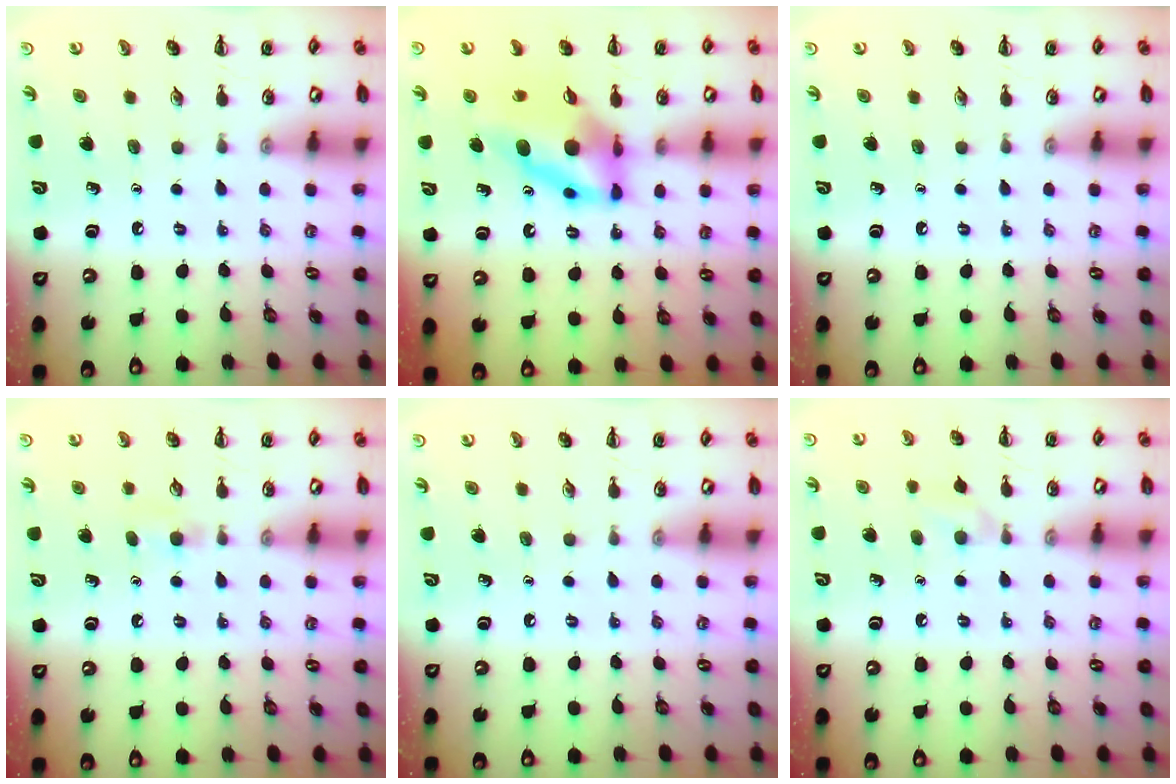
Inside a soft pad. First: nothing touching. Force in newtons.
{"total": 11.0, "press": 10.3, "slide": 3.7}
{"total": 0.0}
{"total": 3.6, "press": 3.3, "slide": 1.5}
{"total": 0.0}
{"total": 5.5, "press": 5.1, "slide": 2.1}